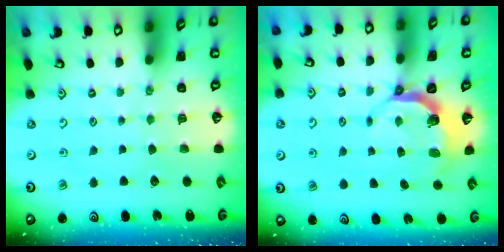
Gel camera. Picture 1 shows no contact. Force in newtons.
{"total": 4.7, "press": 3.3, "slide": 3.4}